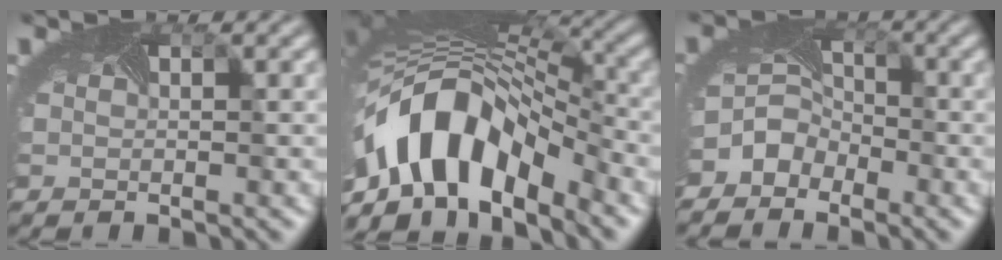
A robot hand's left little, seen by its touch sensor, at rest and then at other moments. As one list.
[{"total": 12.5, "force": [-5.3, 7.1, 8.9], "torque": [-0.173, -0.006, -0.090]}, {"total": 3.8, "force": [-2.7, 2.5, 0.9], "torque": [-0.008, -0.003, -0.058]}]